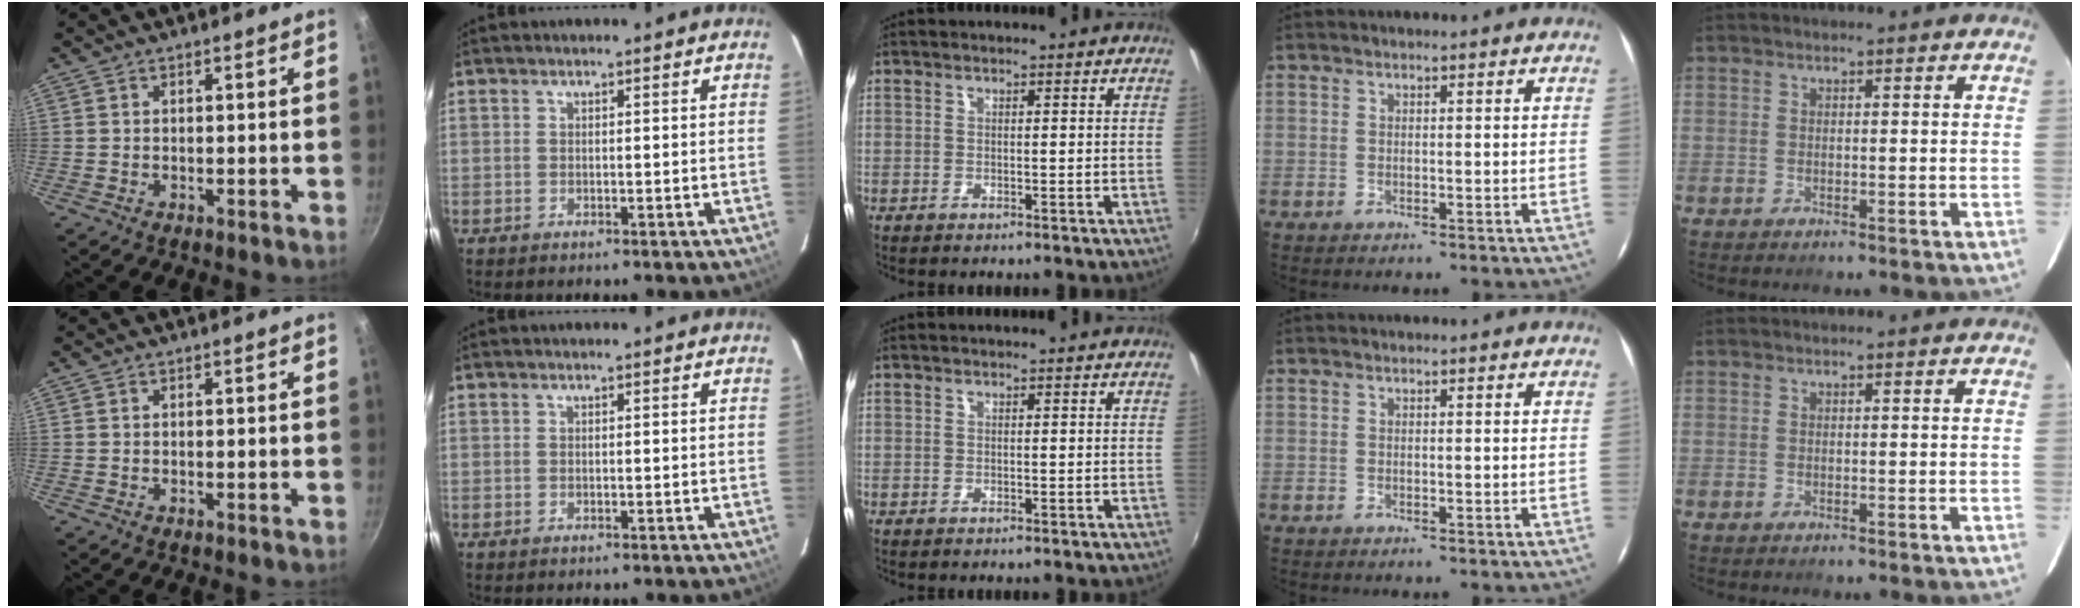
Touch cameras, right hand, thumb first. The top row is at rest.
{}